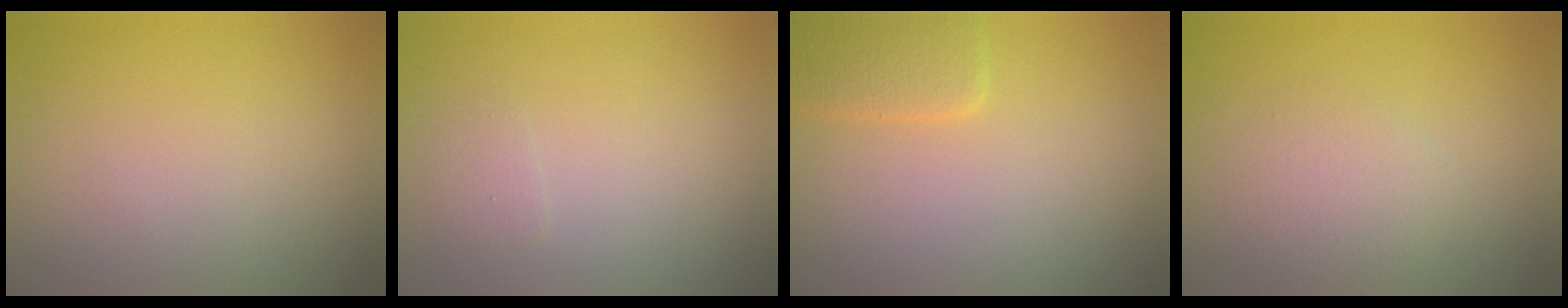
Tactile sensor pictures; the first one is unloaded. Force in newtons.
{"total": 0.8, "press": 0.8, "slide": 0.0}
{"total": 2.7, "press": 2.7, "slide": 0.1}
{"total": 2.3, "press": 2.3, "slide": 0.1}